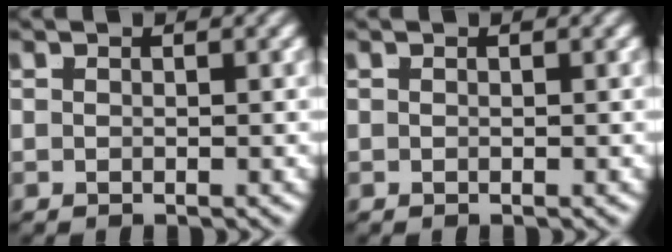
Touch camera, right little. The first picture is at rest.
{"total": 0.0}